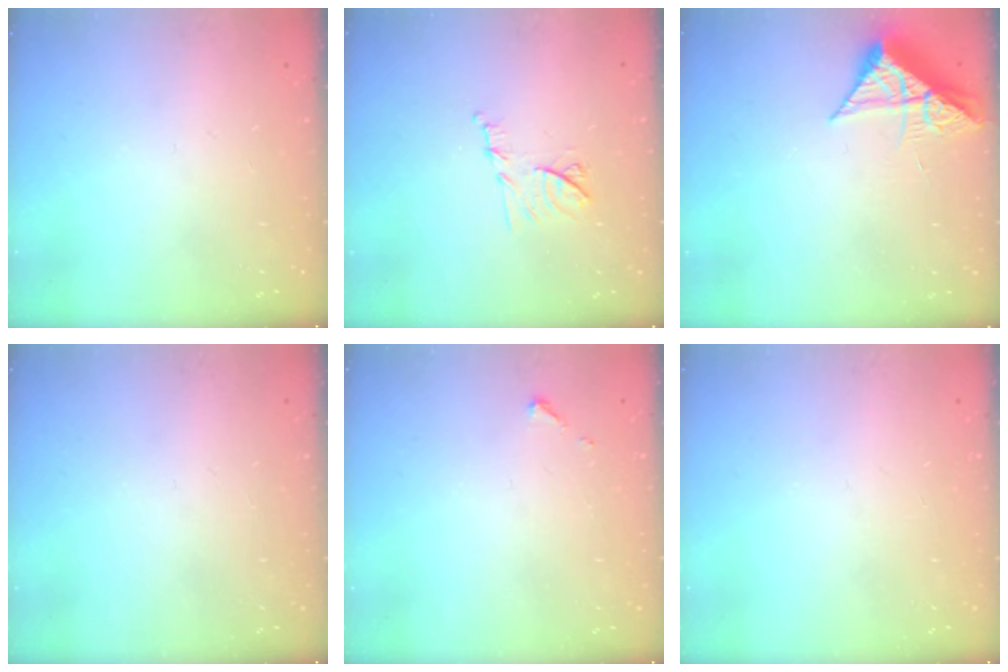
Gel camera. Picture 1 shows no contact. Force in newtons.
{"total": 9.4, "press": 9.4, "slide": 0.1}
{"total": 7.6, "press": 7.6, "slide": 0.4}
{"total": 0.0}
{"total": 2.6, "press": 2.6, "slide": 0.3}
{"total": 0.0}